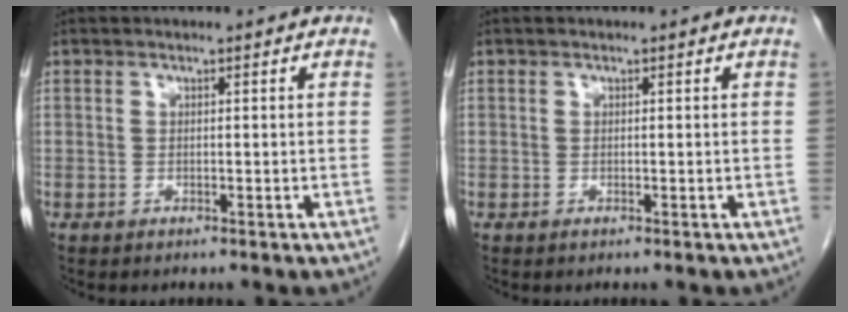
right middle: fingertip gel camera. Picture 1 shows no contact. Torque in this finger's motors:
{"motor_torque": [-0.01, 0.00, 0.00, 0.00]}